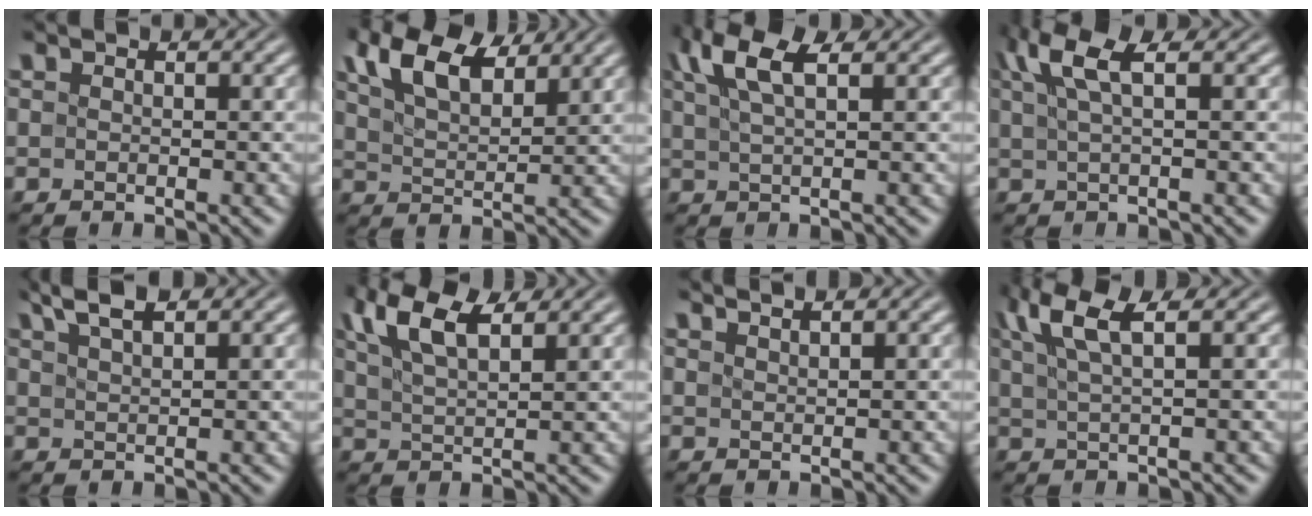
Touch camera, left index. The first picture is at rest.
{"total": 7.3, "force": [4.9, 3.1, 4.5], "torque": [-0.093, 0.017, 0.089]}
{"total": 5.5, "force": [3.0, 1.8, 4.3], "torque": [-0.076, 0.020, 0.048]}
{"total": 4.1, "force": [2.0, 0.9, 3.5], "torque": [-0.069, 0.009, 0.036]}
{"total": 3.3, "force": [2.4, 0.7, 2.1], "torque": [-0.033, 0.011, 0.046]}
{"total": 6.9, "force": [4.2, 2.5, 4.9], "torque": [-0.097, 0.020, 0.070]}
{"total": 2.3, "force": [1.9, 0.6, 1.2], "torque": [0.003, 0.006, 0.009]}
{"total": 5.1, "force": [2.7, 1.3, 4.1], "torque": [-0.072, 0.015, 0.048]}